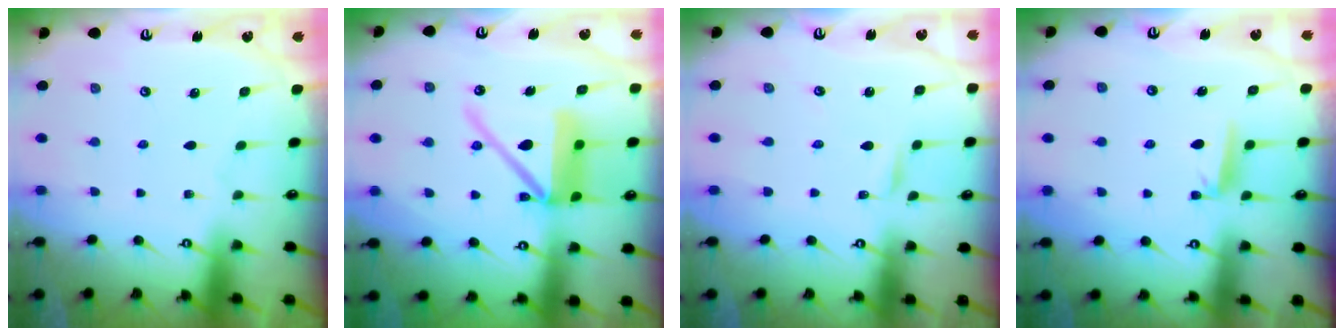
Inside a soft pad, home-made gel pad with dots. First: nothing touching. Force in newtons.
{"total": 13.7, "press": 13.6, "slide": 1.8}
{"total": 1.8, "press": 1.8, "slide": 0.3}
{"total": 4.9, "press": 4.9, "slide": 0.7}